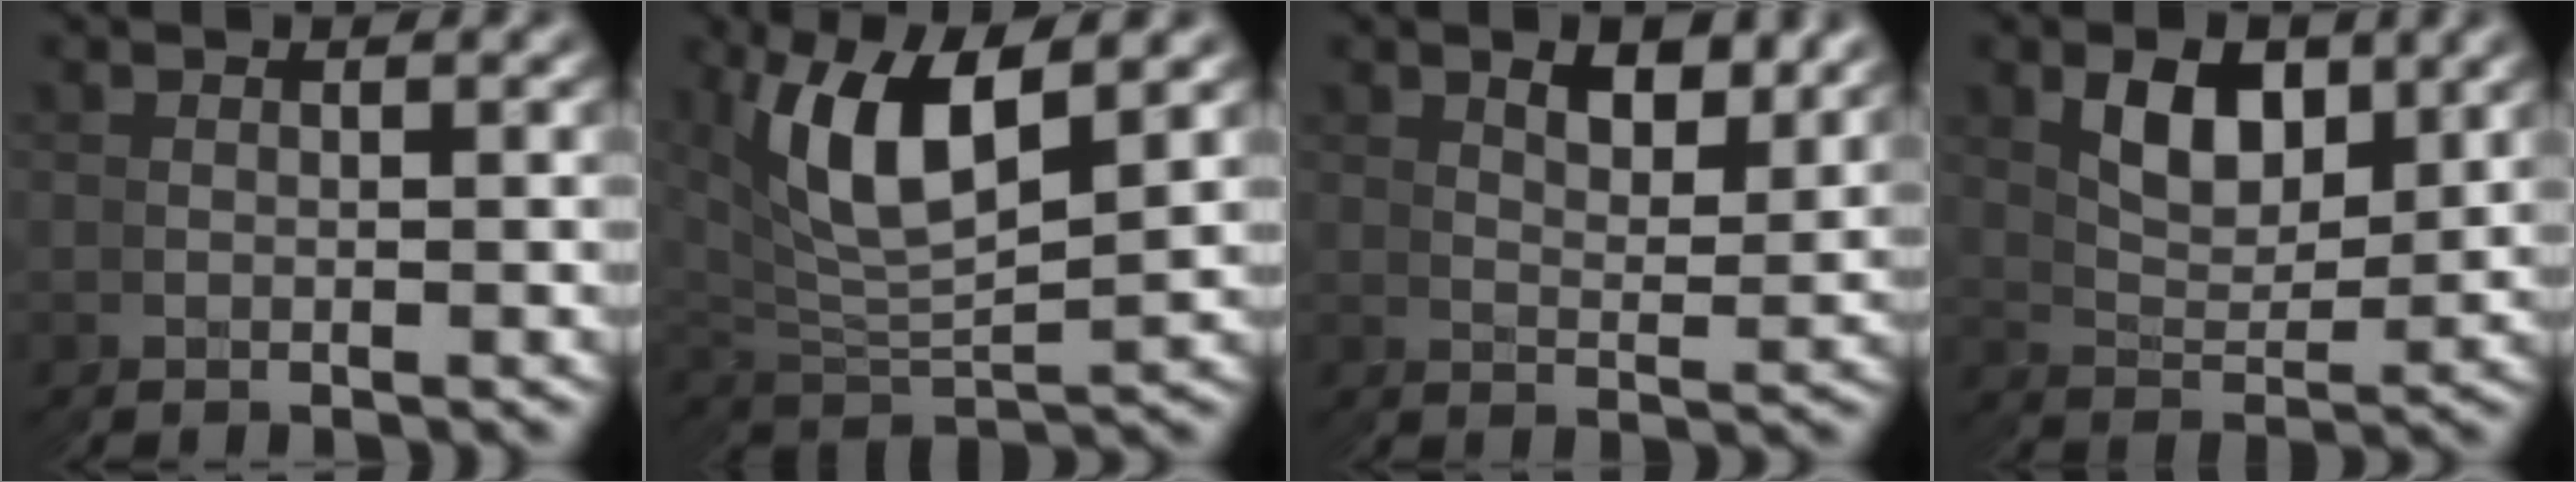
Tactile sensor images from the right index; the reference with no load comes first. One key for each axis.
{"total": 6.6, "fx": 2.7, "fy": 3.3, "fz": 5.1, "tx": -0.124, "ty": 0.000, "tz": 0.057}
{"total": 3.4, "fx": 2.9, "fy": 0.5, "fz": 1.7, "tx": -0.021, "ty": -0.006, "tz": 0.048}
{"total": 4.1, "fx": 2.3, "fy": 2.3, "fz": 2.5, "tx": -0.038, "ty": -0.008, "tz": 0.044}